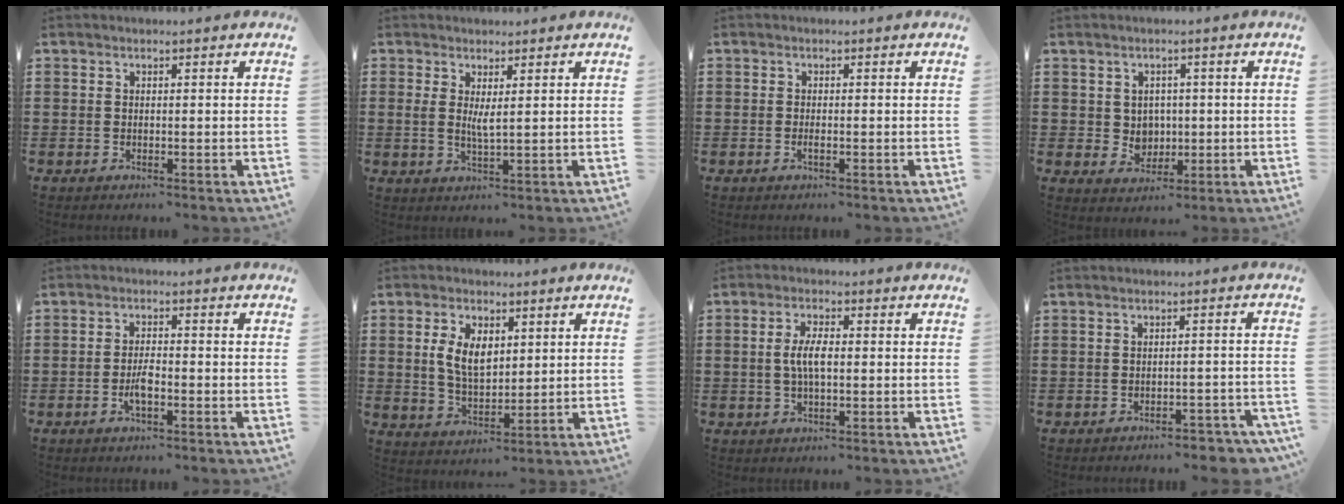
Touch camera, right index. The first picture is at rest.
{"total": 2.7, "force": [0.9, 0.5, 2.5], "torque": [-0.051, 0.000, 0.016]}
{"total": 0.8, "force": [-0.4, 0.2, 0.7], "torque": [-0.013, -0.004, -0.006]}
{"total": 3.4, "force": [0.7, 3.2, 0.8], "torque": [-0.022, 0.008, 0.009]}
{"total": 3.3, "force": [-1.3, 1.0, 2.8], "torque": [-0.057, 0.003, -0.025]}
{"total": 6.5, "force": [1.5, 3.7, 5.1], "torque": [-0.108, 0.006, 0.021]}
{"total": 4.5, "force": [-0.1, 1.6, 4.3], "torque": [-0.094, -0.003, -0.009]}
{"total": 2.7, "force": [-2.6, 0.3, 0.7], "torque": [-0.016, 0.002, -0.055]}